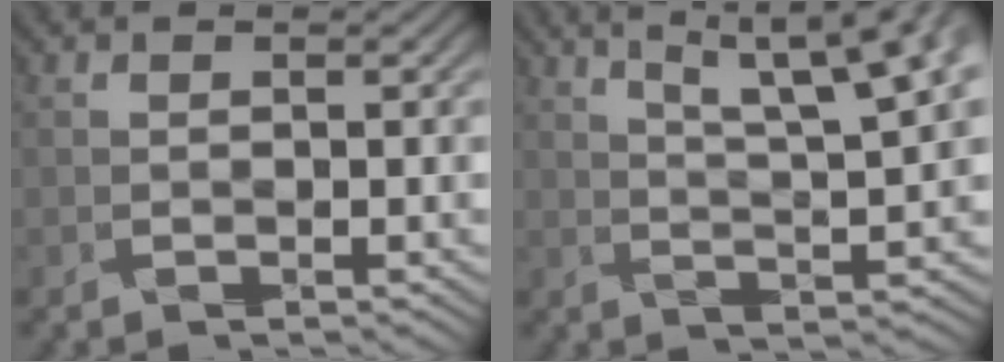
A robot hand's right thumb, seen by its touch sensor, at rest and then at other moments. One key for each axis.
{"total": 10.0, "fx": 6.5, "fy": 1.0, "fz": 7.6, "tx": -0.125, "ty": 0.021, "tz": 0.087}